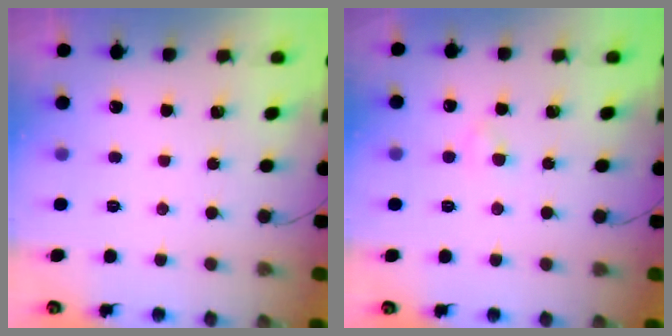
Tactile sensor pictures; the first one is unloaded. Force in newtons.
{"total": 1.8, "press": 1.6, "slide": 0.8}